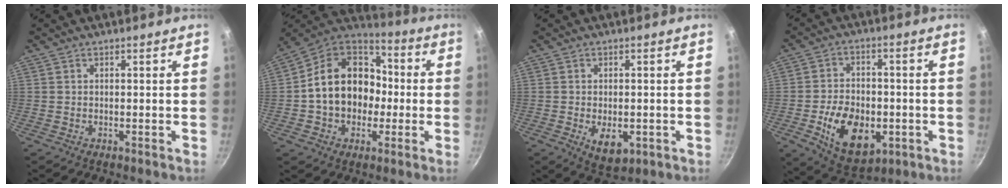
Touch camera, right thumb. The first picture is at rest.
{"total": 18.5, "force": [-0.9, 14.7, 11.2], "torque": [-0.158, 0.048, -0.022]}
{"total": 6.5, "force": [-1.7, 3.7, 5.0], "torque": [-0.062, -0.006, -0.014]}
{"total": 14.8, "force": [-4.1, 9.6, 10.6], "torque": [-0.146, 0.009, -0.053]}